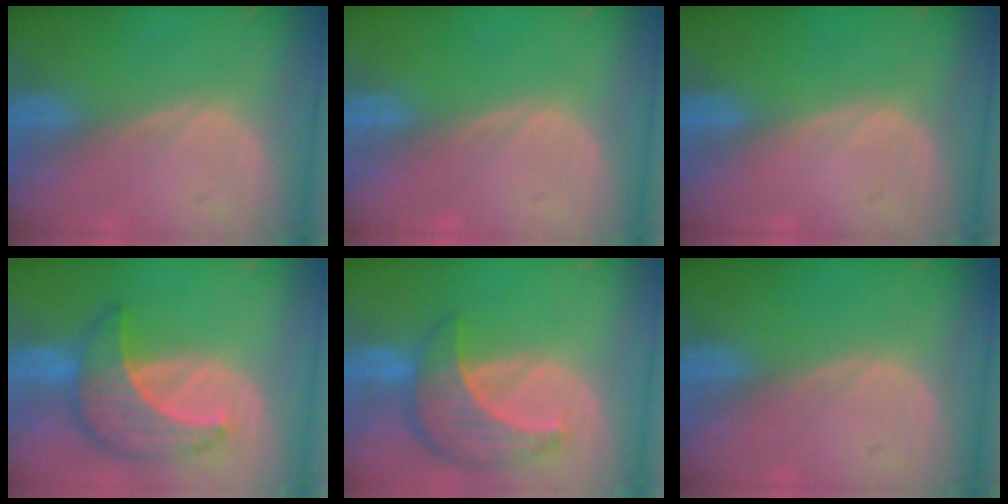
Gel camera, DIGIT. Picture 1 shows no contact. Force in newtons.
{"total": 0.0}
{"total": 0.0}
{"total": 8.4, "press": 8.4, "slide": 0.7}
{"total": 8.7, "press": 7.9, "slide": 3.7}
{"total": 0.0}